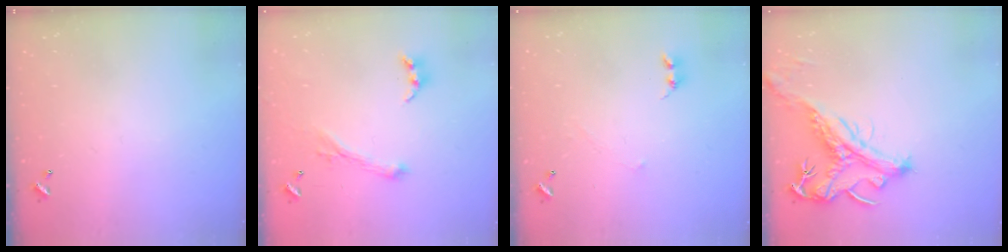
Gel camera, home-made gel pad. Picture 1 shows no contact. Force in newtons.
{"total": 1.1, "press": 0.6, "slide": 0.9}
{"total": 1.7, "press": 1.6, "slide": 0.4}
{"total": 2.0, "press": 1.5, "slide": 1.3}